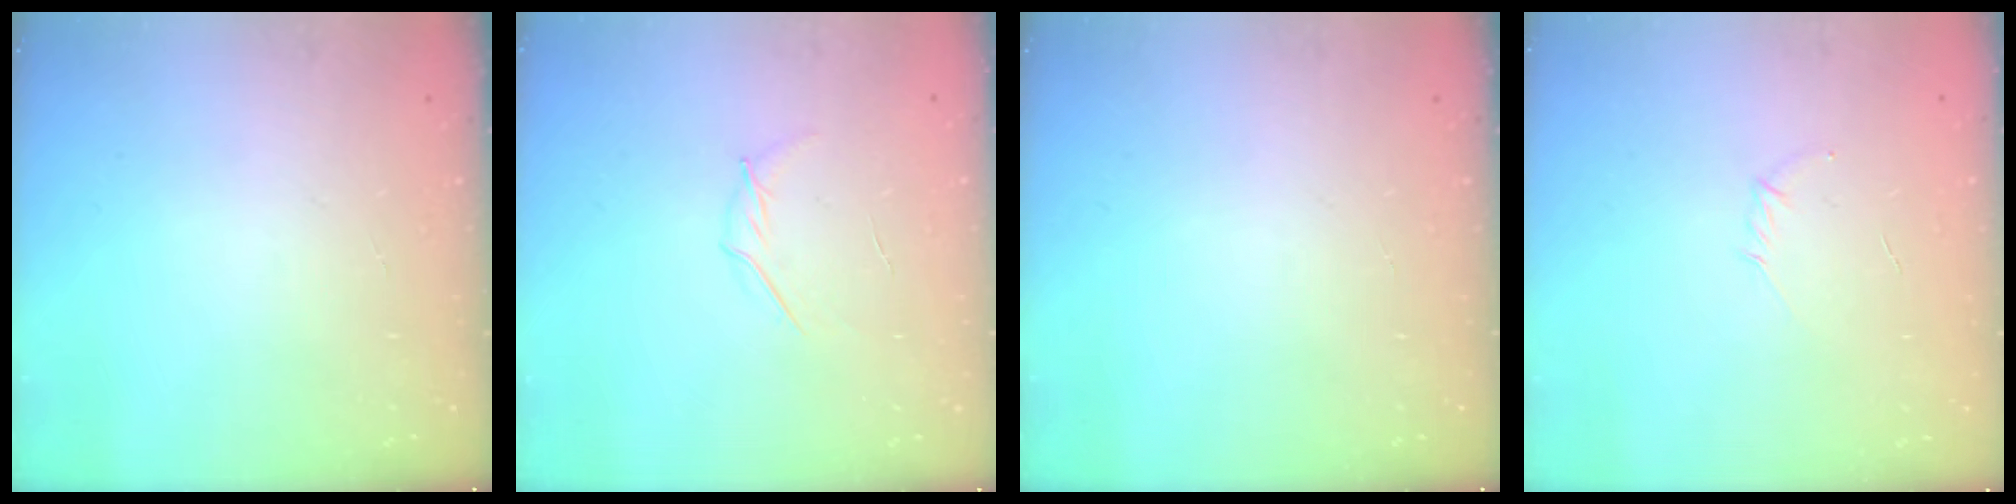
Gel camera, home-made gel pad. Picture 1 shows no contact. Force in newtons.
{"total": 4.1, "press": 3.9, "slide": 1.1}
{"total": 0.0}
{"total": 2.8, "press": 2.7, "slide": 0.7}